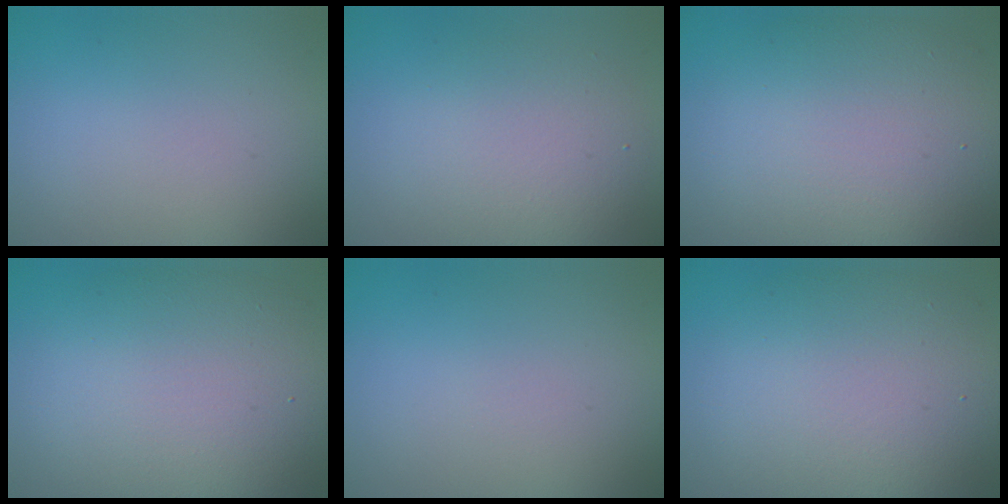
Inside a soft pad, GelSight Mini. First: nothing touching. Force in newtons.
{"total": 4.7, "press": 4.7, "slide": 0.4}
{"total": 10.9, "press": 10.9, "slide": 0.6}
{"total": 11.0, "press": 11.0, "slide": 0.2}
{"total": 0.0}
{"total": 10.2, "press": 10.2, "slide": 1.0}